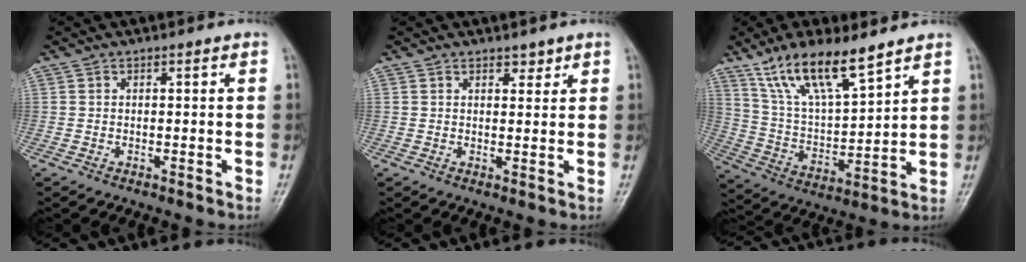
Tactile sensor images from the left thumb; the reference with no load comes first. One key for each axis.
{"total": 1.8, "fx": 1.5, "fy": 0.9, "fz": 0.5, "tx": 0.006, "ty": -0.010, "tz": 0.020}
{"total": 15.1, "fx": 10.5, "fy": 4.5, "fz": 9.9, "tx": -0.164, "ty": -0.049, "tz": 0.209}